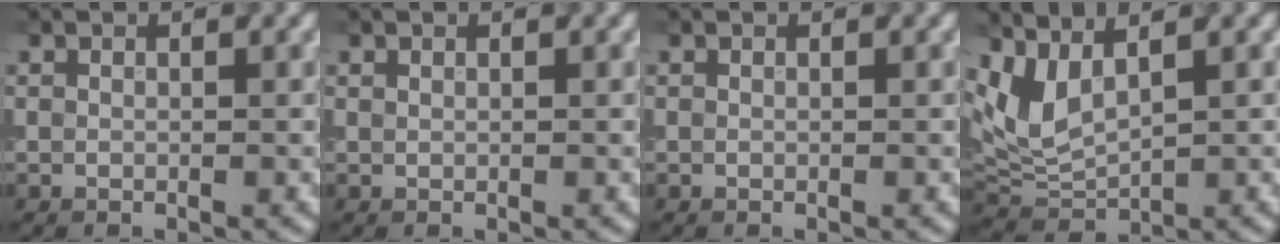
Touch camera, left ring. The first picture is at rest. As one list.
[{"total": 0.0}, {"total": 0.0}, {"total": 4.2, "force": [2.0, 2.0, 3.1], "torque": [-0.083, -0.003, 0.048]}]